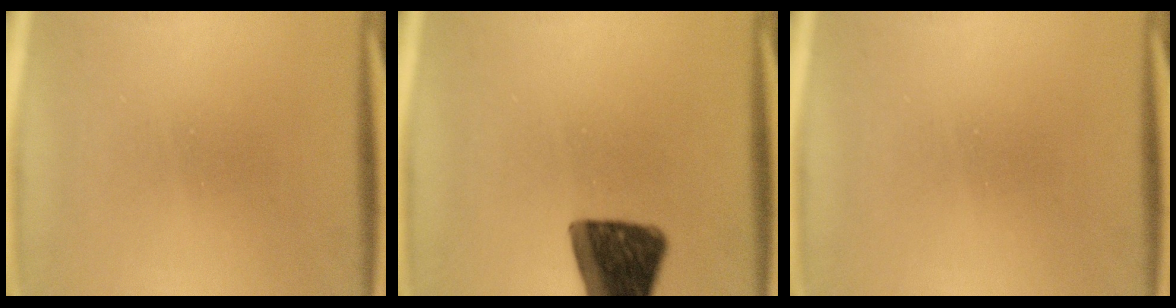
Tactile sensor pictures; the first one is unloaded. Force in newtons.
{"total": 12.8}
{"total": 0.0}